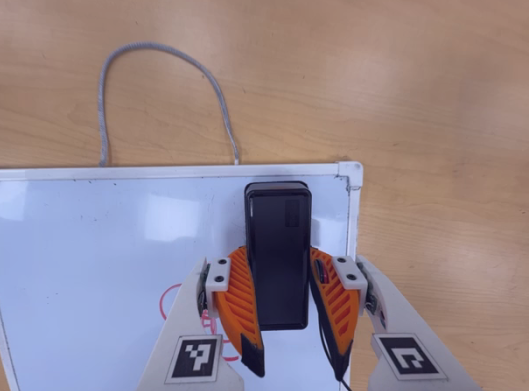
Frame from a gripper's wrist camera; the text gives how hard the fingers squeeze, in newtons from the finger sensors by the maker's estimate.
{"total": 10.3, "left": 10.2, "right": 10.4}